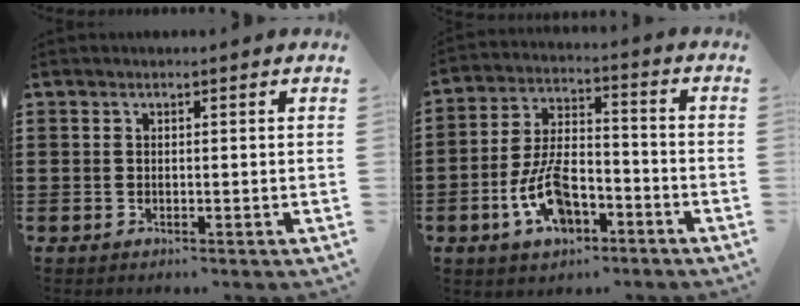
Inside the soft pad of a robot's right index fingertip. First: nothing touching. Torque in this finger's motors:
{"motor_torque": [1.76, 0.37, 0.38, 0.14]}